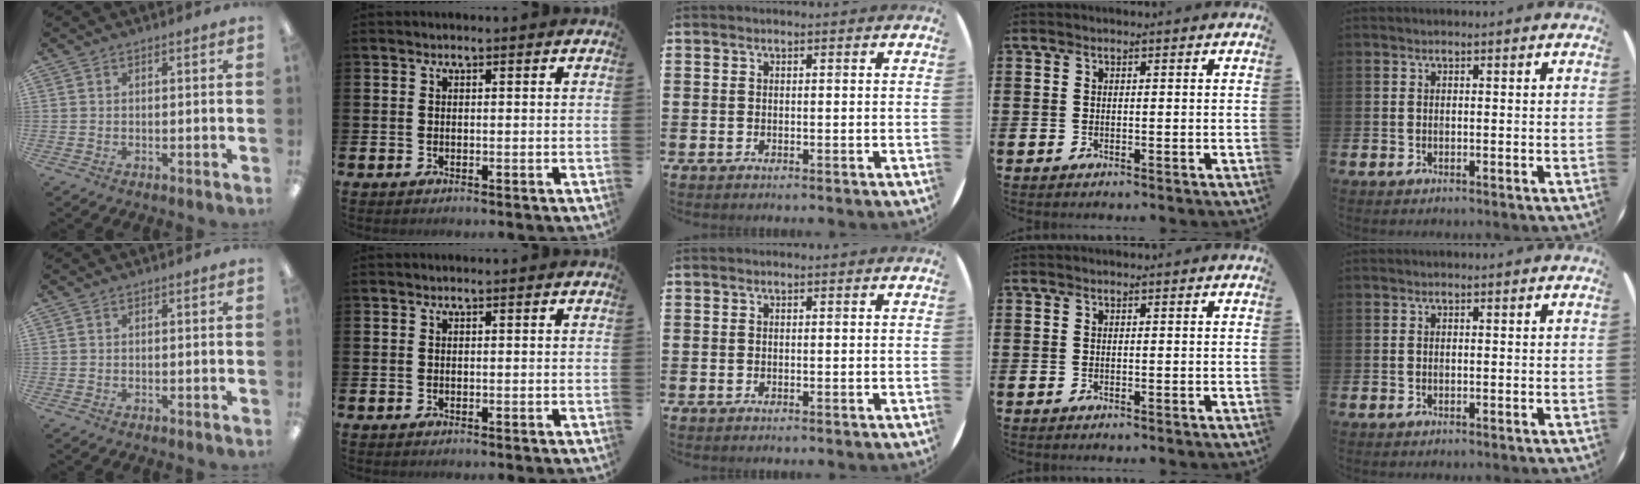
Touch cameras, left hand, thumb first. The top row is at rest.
{}